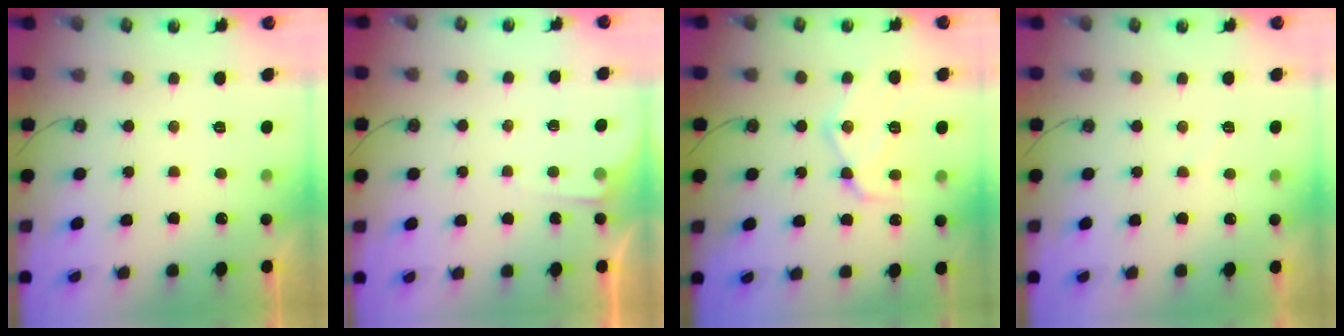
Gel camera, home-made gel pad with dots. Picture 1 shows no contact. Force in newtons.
{"total": 3.4, "press": 3.4, "slide": 0.4}
{"total": 14.7, "press": 14.6, "slide": 1.3}
{"total": 4.1, "press": 4.1, "slide": 0.6}